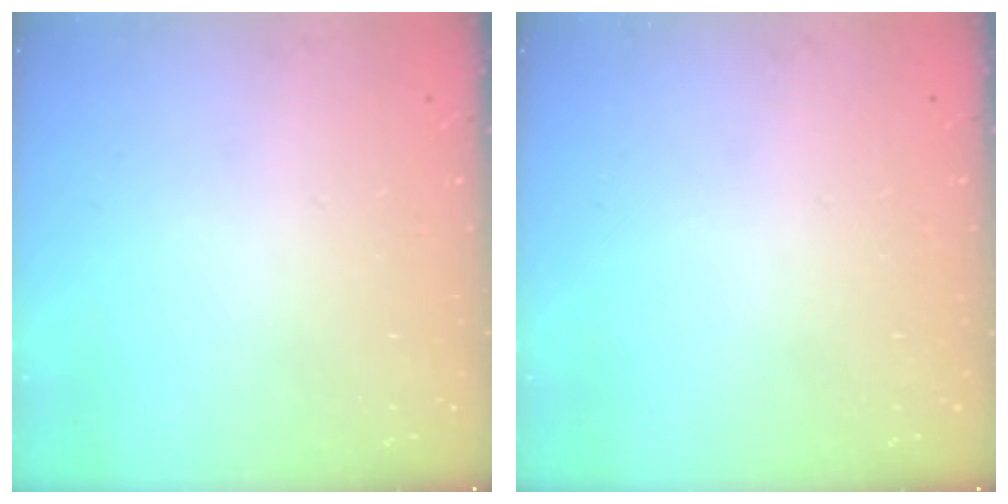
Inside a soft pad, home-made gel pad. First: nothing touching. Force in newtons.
{"total": 0.0}